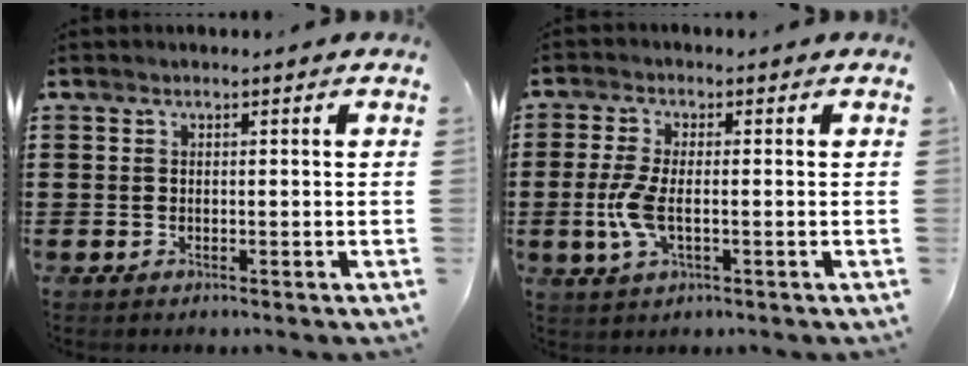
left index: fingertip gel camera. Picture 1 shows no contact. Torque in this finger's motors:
{"motor_torque": [0.82, -0.24, 0.62, 0.11]}